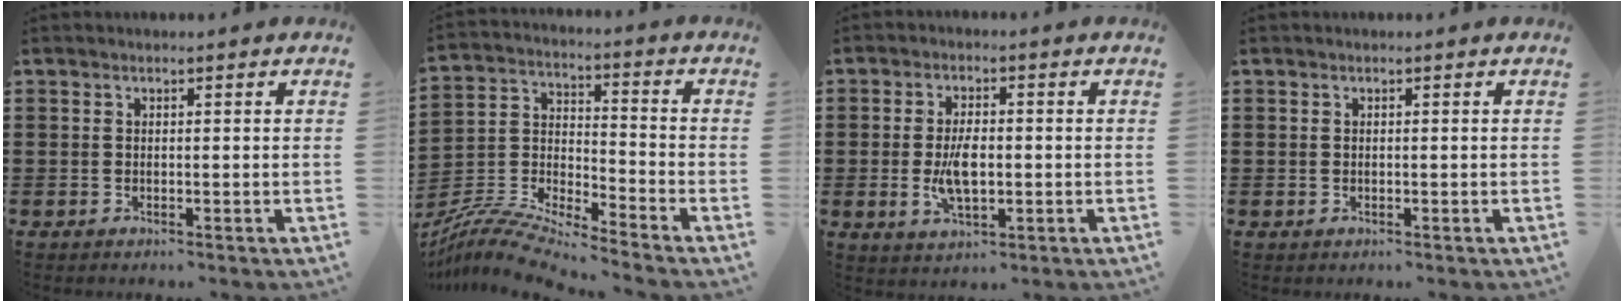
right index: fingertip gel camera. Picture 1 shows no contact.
{"total": 8.3, "force": [-8.0, 0.3, 2.3], "torque": [-0.058, 0.003, -0.164]}
{"total": 5.7, "force": [-0.7, 2.6, 5.0], "torque": [-0.110, -0.003, -0.016]}
{"total": 0.0}